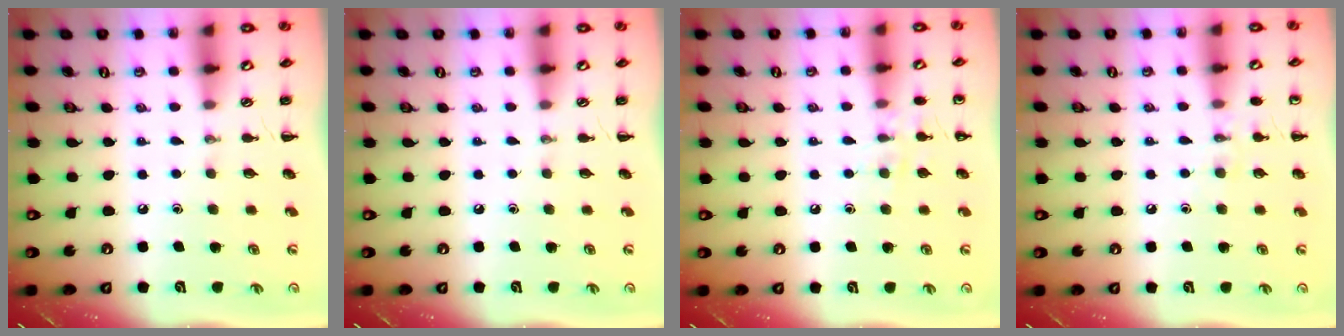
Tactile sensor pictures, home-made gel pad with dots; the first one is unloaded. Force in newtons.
{"total": 0.0}
{"total": 7.5, "press": 7.3, "slide": 1.6}
{"total": 6.1, "press": 5.8, "slide": 1.8}